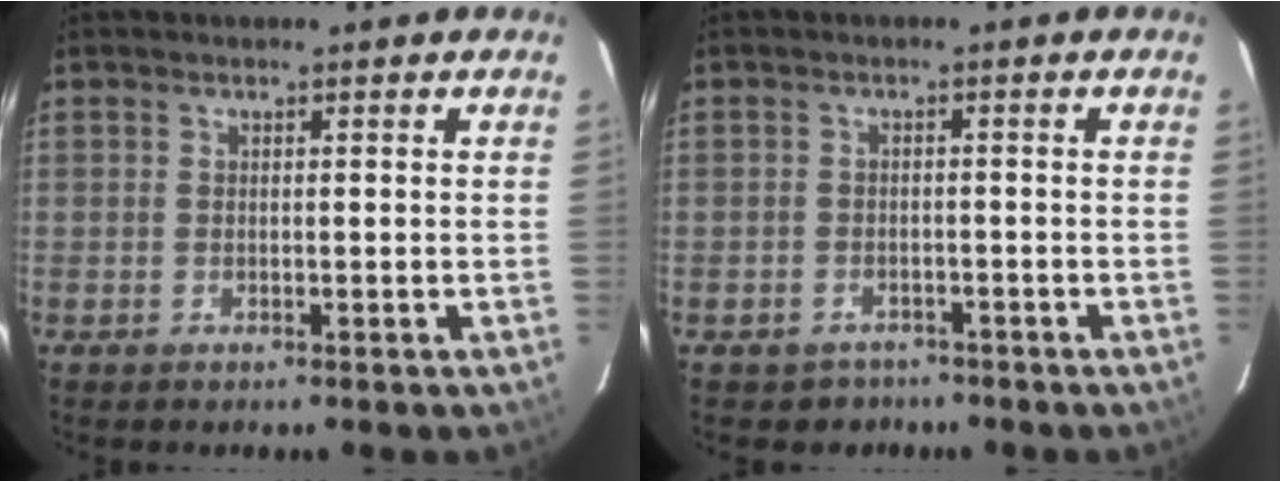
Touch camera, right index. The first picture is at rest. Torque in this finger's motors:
{"motor_torque": [0.24, -0.13, 0.00, -0.01]}